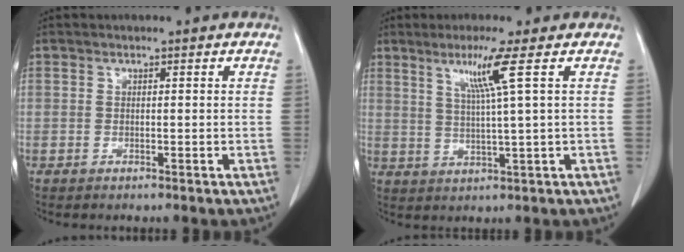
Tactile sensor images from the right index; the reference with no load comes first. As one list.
[{"total": 6.3, "force": [2.7, -1.5, 5.5], "torque": [-0.110, -0.008, 0.057]}]